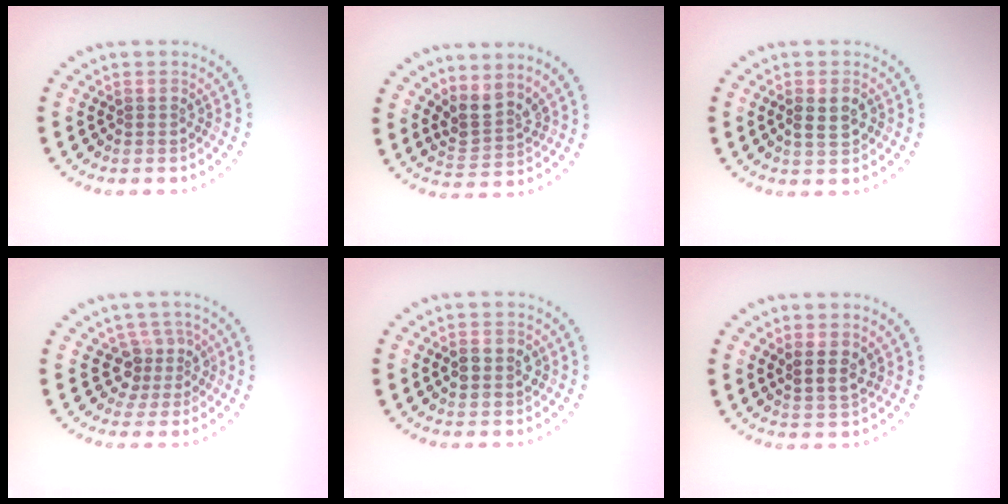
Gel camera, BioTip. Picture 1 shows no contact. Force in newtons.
{"total": 2.8, "press": 2.1, "slide": 1.8}
{"total": 2.2, "press": 2.2, "slide": 0.3}
{"total": 2.9, "press": 2.1, "slide": 2.0}
{"total": 2.9, "press": 2.9, "slide": 0.2}
{"total": 2.4, "press": 2.2, "slide": 1.0}